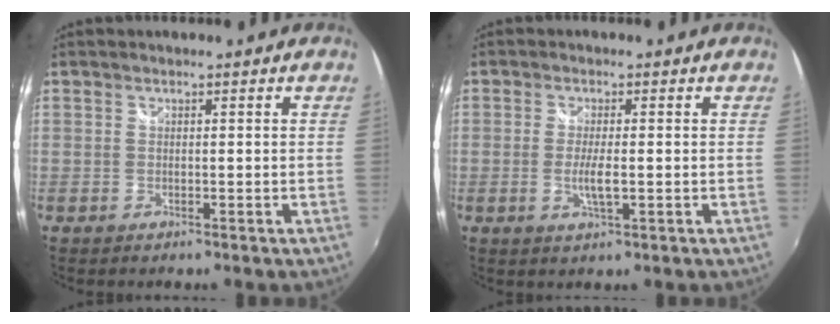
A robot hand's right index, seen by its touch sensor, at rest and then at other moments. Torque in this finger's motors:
{"motor_torque": [0.69, -0.29, 0.35, 0.10]}